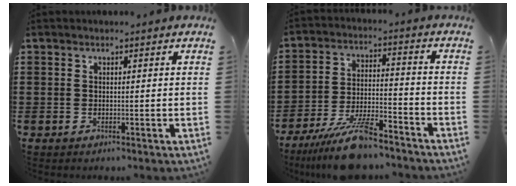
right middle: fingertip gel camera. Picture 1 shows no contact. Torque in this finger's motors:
{"motor_torque": [2.14, 0.00, 1.05, 0.21]}